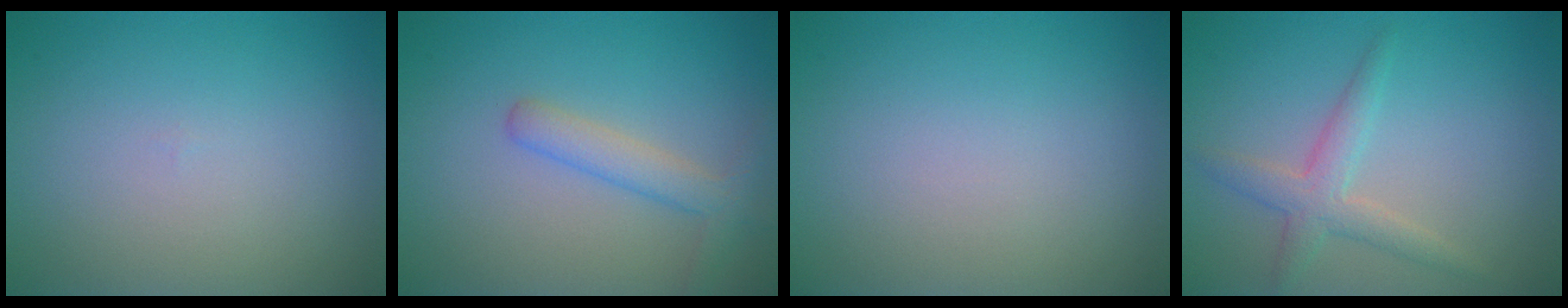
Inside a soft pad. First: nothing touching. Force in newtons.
{"total": 2.6, "press": 2.6, "slide": 0.1}
{"total": 0.0}
{"total": 2.7, "press": 2.7, "slide": 0.2}